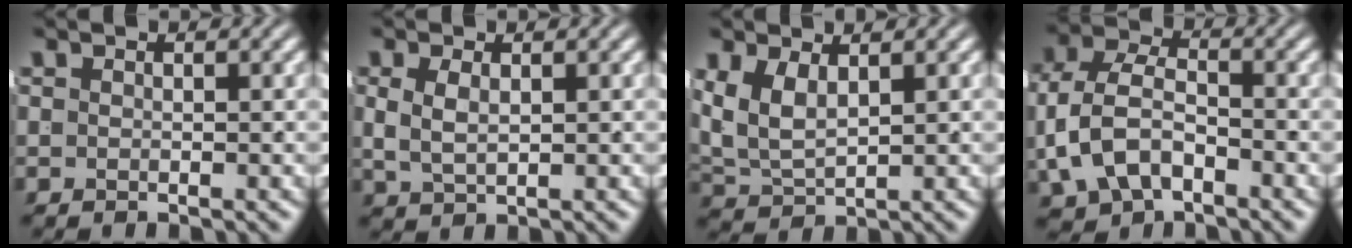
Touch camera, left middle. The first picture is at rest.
{"total": 2.8, "force": [0.5, 1.8, 2.1], "torque": [-0.041, -0.004, 0.017]}
{"total": 5.5, "force": [0.7, 4.1, 3.6], "torque": [-0.095, -0.016, 0.026]}
{"total": 6.5, "force": [-1.1, 5.0, 4.1], "torque": [-0.098, -0.030, -0.003]}